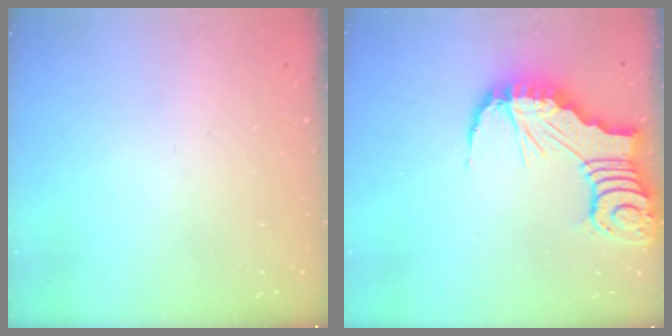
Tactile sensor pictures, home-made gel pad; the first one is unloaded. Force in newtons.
{"total": 12.7, "press": 12.6, "slide": 1.4}